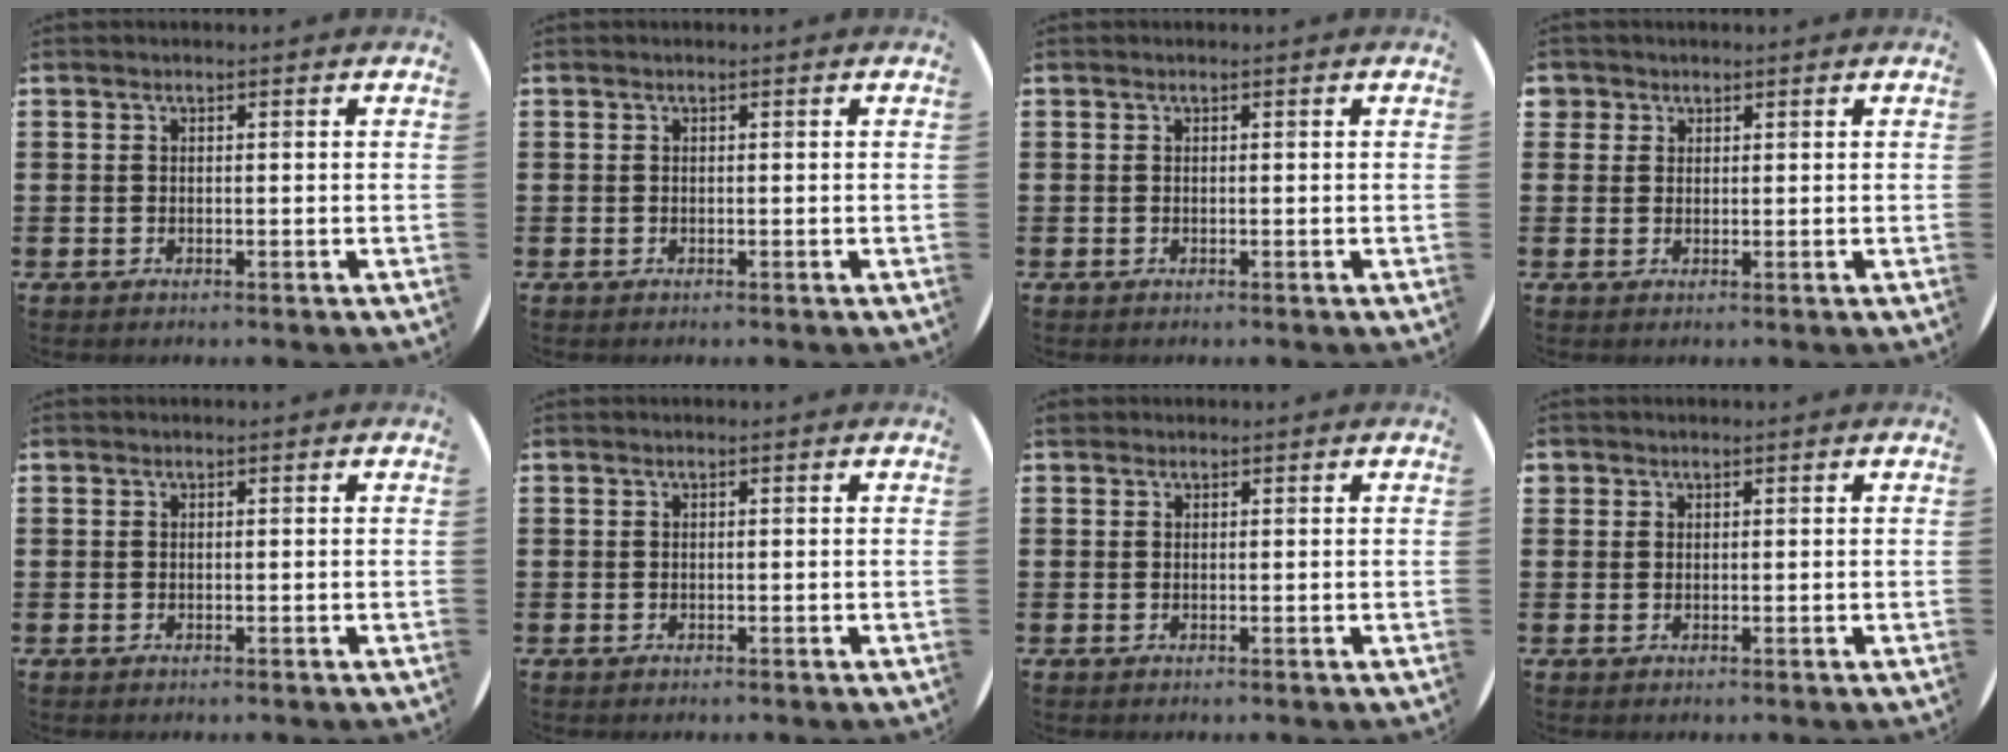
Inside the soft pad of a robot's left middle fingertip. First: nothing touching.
{"total": 0.0}
{"total": 0.0}
{"total": 1.5, "force": [1.1, 1.0, 0.0], "torque": [0.007, 0.001, 0.022]}
{"total": 0.0}
{"total": 0.0}
{"total": 0.7, "force": [0.6, 0.3, -0.1], "torque": [0.009, 0.000, 0.010]}
{"total": 0.7, "force": [0.6, 0.4, -0.1], "torque": [0.001, 0.004, 0.012]}